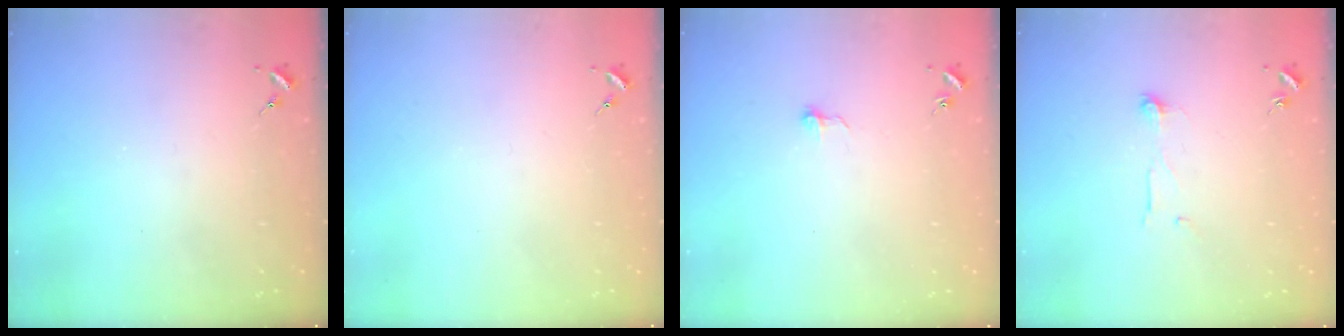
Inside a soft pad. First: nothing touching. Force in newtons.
{"total": 0.0}
{"total": 4.2, "press": 4.2, "slide": 0.3}
{"total": 4.7, "press": 4.7, "slide": 0.5}